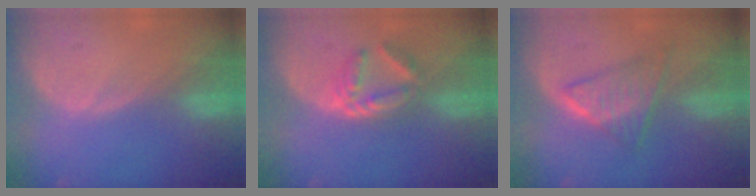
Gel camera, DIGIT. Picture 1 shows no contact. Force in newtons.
{"total": 5.9, "press": 5.2, "slide": 2.9}
{"total": 6.1, "press": 5.7, "slide": 2.0}